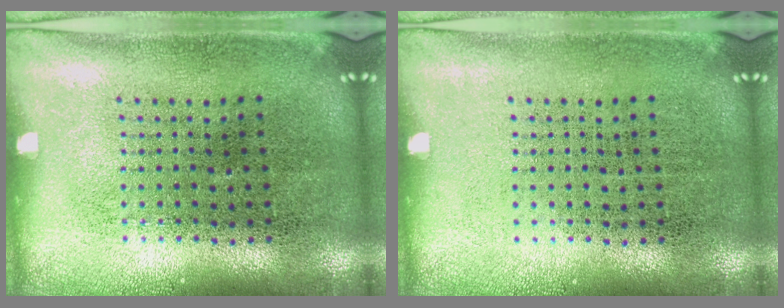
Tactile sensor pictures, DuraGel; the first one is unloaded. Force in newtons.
{"total": 0.0}